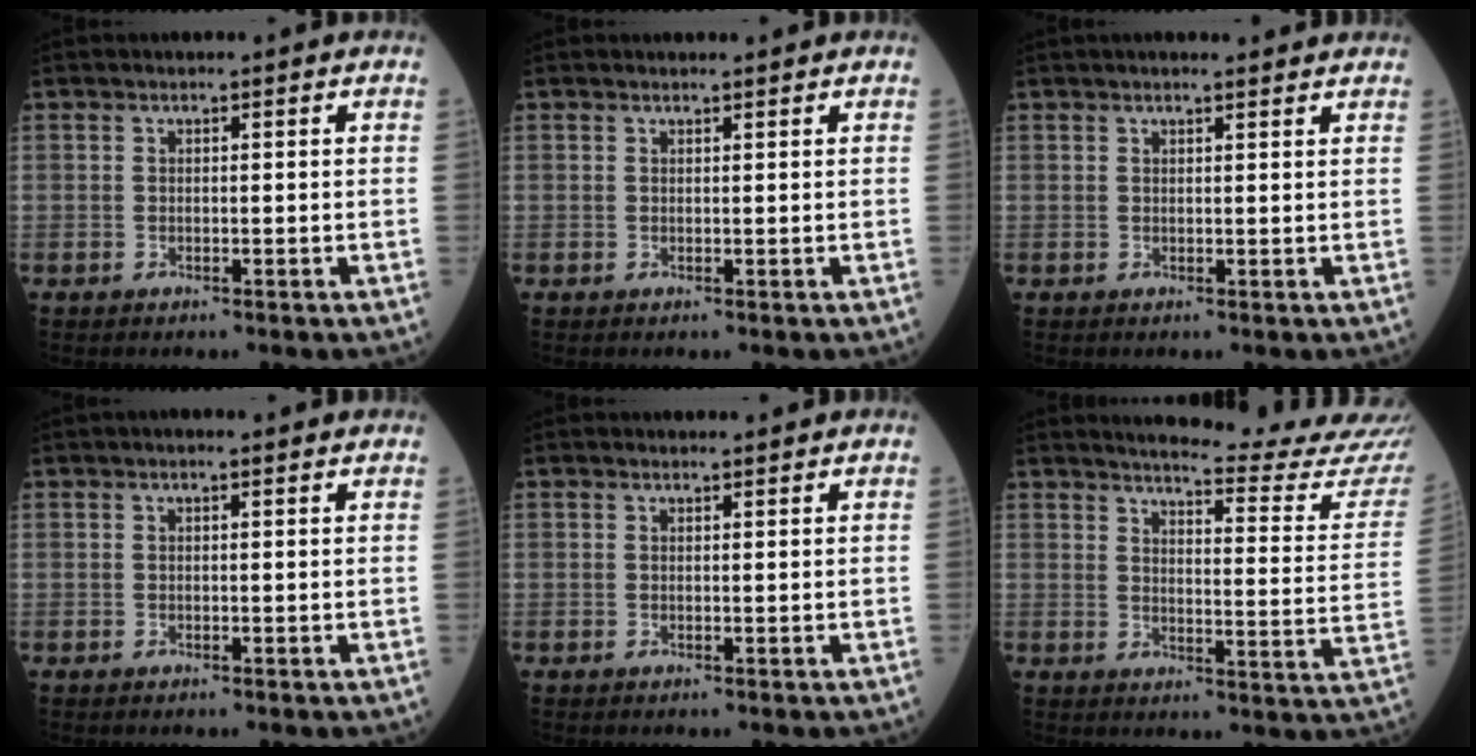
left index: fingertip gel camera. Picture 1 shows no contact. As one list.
[{"total": 1.6, "force": [1.6, 0.0, 0.3], "torque": [-0.008, 0.008, 0.024]}, {"total": 5.4, "force": [4.9, 0.6, 2.1], "torque": [-0.026, 0.021, 0.055]}, {"total": 2.8, "force": [2.3, 0.3, 1.5], "torque": [-0.021, 0.021, 0.030]}, {"total": 2.2, "force": [2.2, 0.2, 0.4], "torque": [-0.011, 0.008, 0.030]}, {"total": 20.2, "force": [19.3, -1.1, 5.9], "torque": [-0.086, -0.124, 0.219]}]